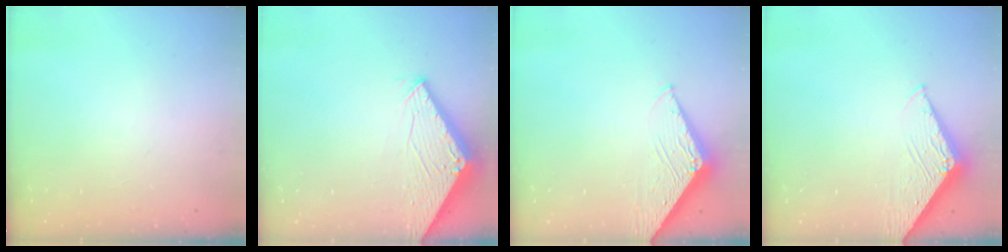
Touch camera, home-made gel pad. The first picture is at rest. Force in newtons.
{"total": 2.8, "press": 2.8, "slide": 0.2}
{"total": 6.5, "press": 6.5, "slide": 0.4}
{"total": 6.5, "press": 6.5, "slide": 0.4}